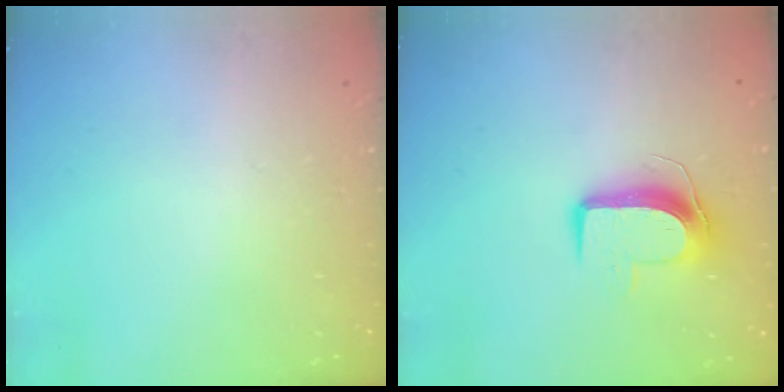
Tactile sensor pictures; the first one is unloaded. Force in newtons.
{"total": 9.2, "press": 9.2, "slide": 0.2}